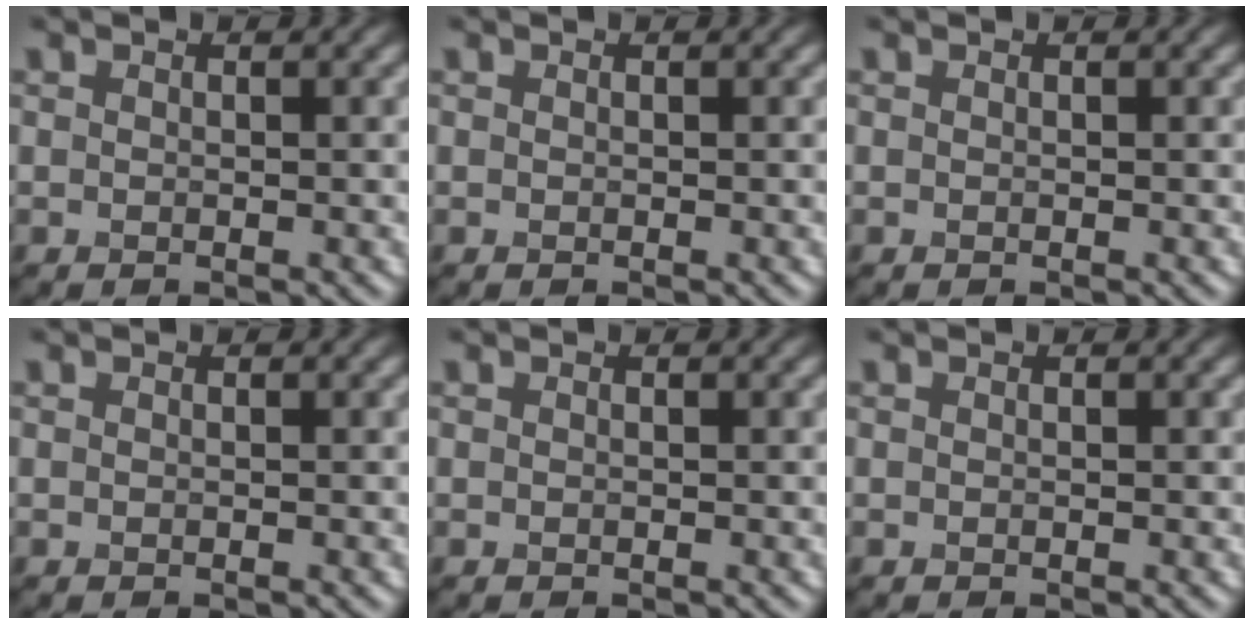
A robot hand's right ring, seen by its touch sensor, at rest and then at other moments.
{"total": 0.0}
{"total": 0.0}
{"total": 0.0}
{"total": 0.0}
{"total": 0.0}